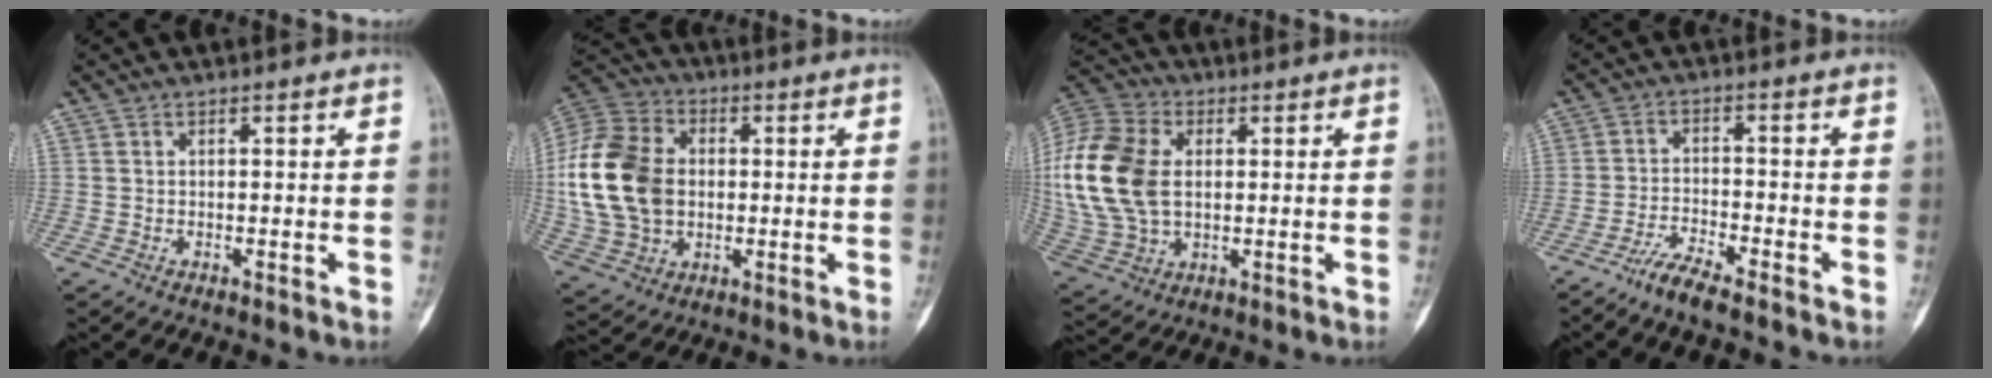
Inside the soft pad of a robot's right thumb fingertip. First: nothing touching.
{"total": 19.4, "force": [0.5, 14.0, 13.4], "torque": [-0.257, 0.014, 0.011]}
{"total": 21.2, "force": [2.0, 14.3, 15.5], "torque": [-0.346, 0.003, 0.044]}
{"total": 5.0, "force": [-4.1, 0.4, 2.8], "torque": [-0.066, 0.014, -0.086]}